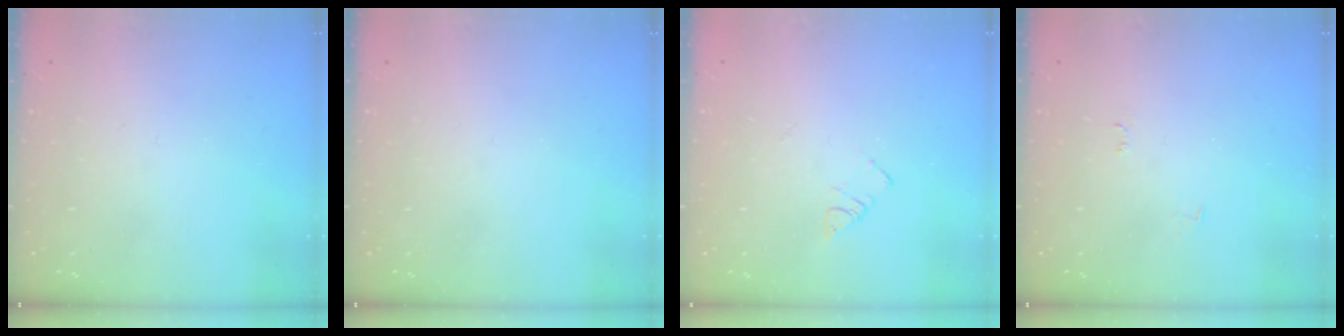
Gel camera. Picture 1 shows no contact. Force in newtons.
{"total": 0.0}
{"total": 3.9, "press": 3.9, "slide": 0.4}
{"total": 4.5, "press": 4.5, "slide": 0.5}